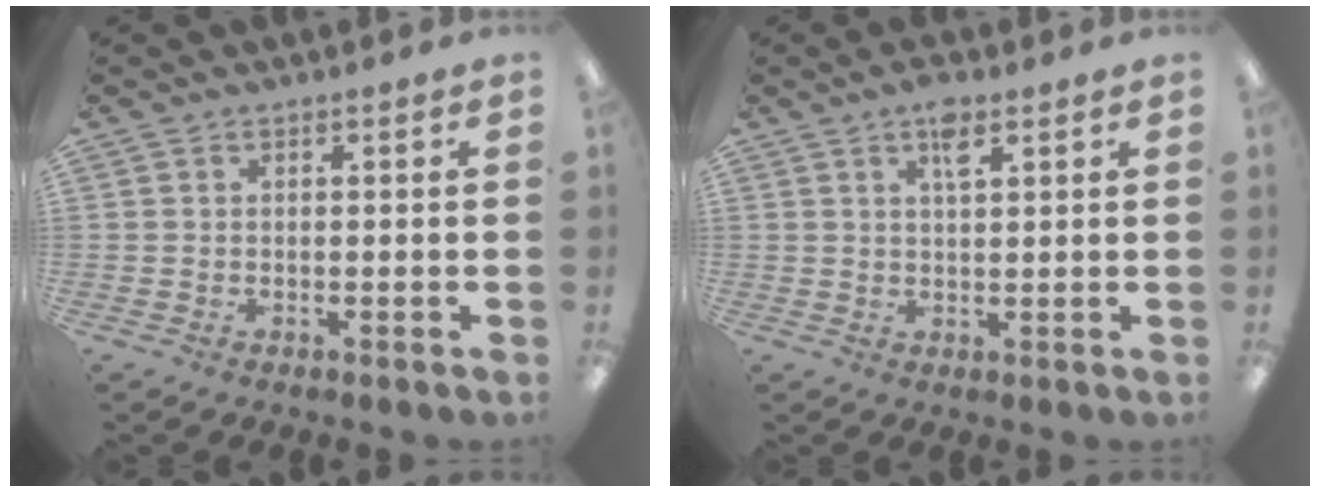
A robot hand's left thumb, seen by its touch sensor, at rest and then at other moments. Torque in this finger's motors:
{"motor_torque": [0.66, 0.13, 0.68, -0.26, 0.06]}